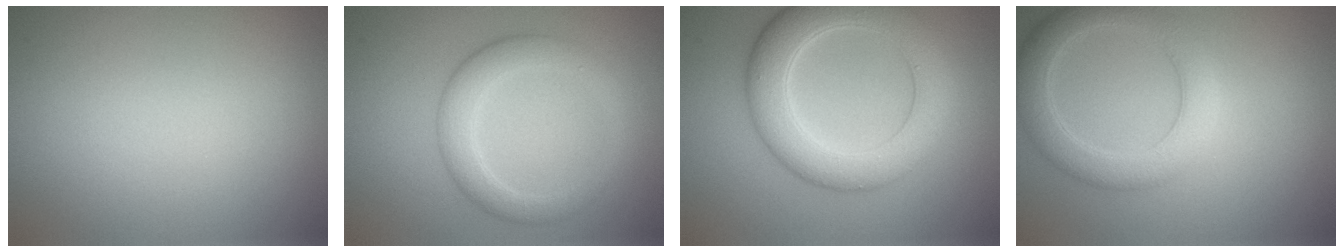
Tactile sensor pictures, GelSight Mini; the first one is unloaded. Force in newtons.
{"total": 3.6, "press": 3.5, "slide": 0.2}
{"total": 6.7, "press": 6.7, "slide": 0.2}
{"total": 4.3, "press": 4.3, "slide": 0.2}